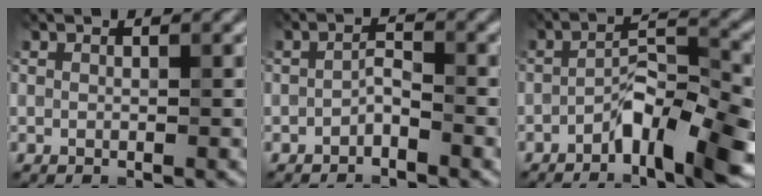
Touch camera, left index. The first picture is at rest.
{"total": 1.3, "force": [-0.9, 0.4, 0.9], "torque": [-0.017, 0.007, -0.019]}
{"total": 7.5, "force": [-4.0, 2.1, 6.1], "torque": [-0.095, 0.008, -0.072]}